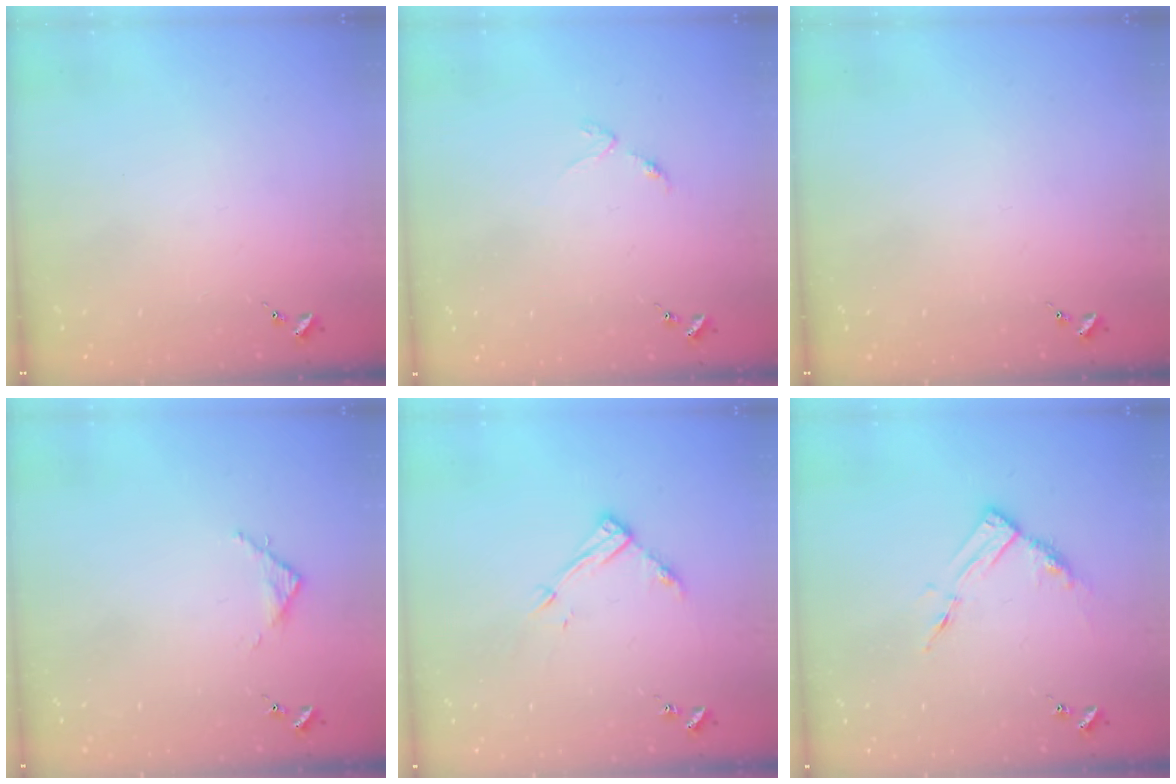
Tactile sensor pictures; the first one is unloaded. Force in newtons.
{"total": 3.1, "press": 3.0, "slide": 0.5}
{"total": 0.0}
{"total": 2.8, "press": 2.8, "slide": 0.4}
{"total": 11.0, "press": 11.0, "slide": 0.8}
{"total": 8.8, "press": 8.8, "slide": 0.6}